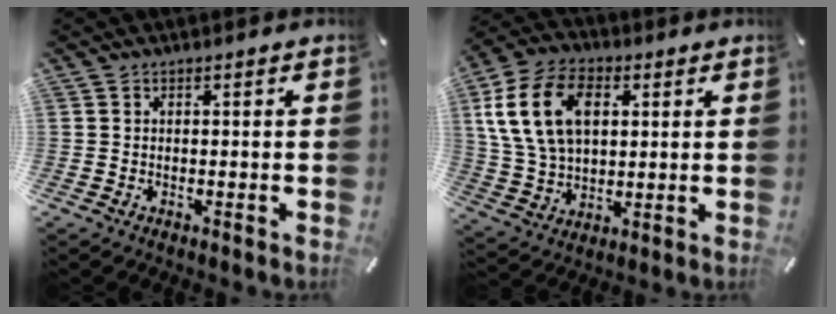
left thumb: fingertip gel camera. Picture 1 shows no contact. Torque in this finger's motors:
{"motor_torque": [2.36, 2.34, 1.56, -1.21, 0.35]}